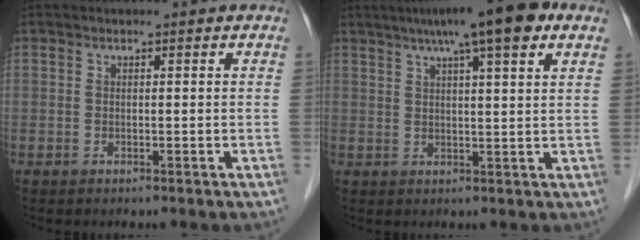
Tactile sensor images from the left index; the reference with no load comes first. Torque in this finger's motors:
{"motor_torque": [1.34, -0.80, 1.01, 0.21]}